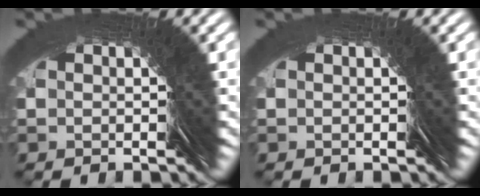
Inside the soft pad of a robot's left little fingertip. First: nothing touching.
{"total": 0.0}